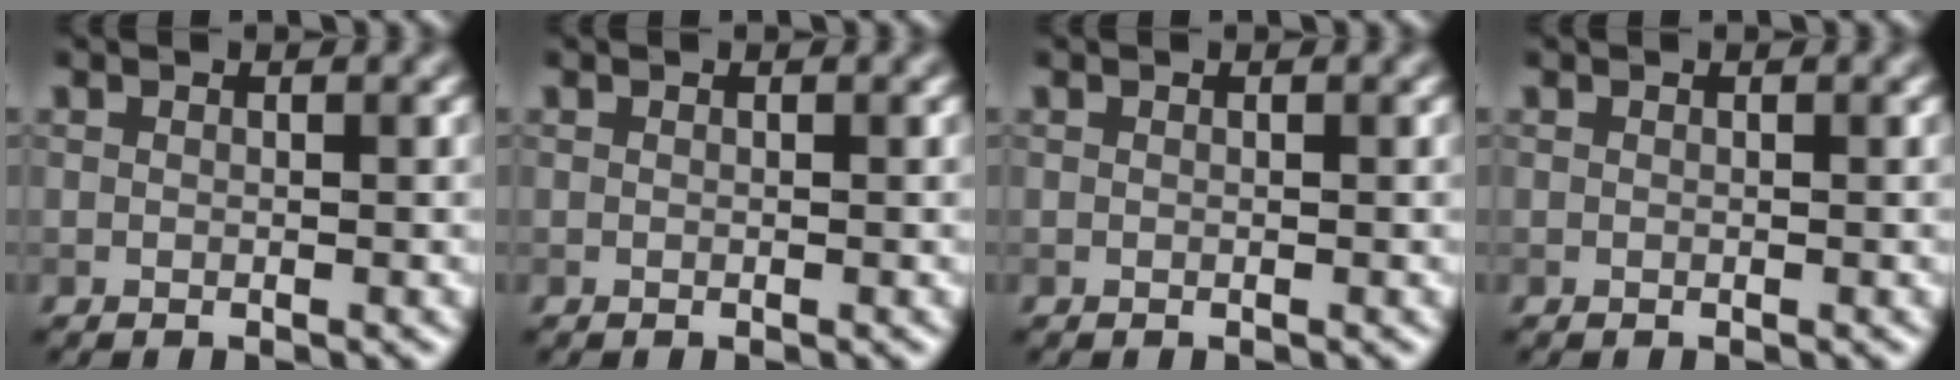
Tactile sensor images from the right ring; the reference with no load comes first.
{"total": 0.0}
{"total": 0.0}
{"total": 0.0}